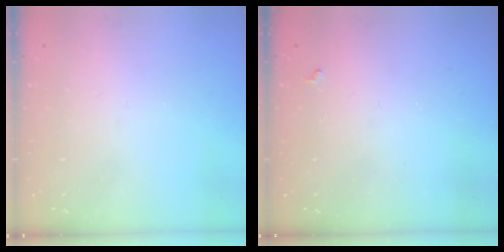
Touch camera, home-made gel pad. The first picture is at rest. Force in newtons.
{"total": 3.0, "press": 2.9, "slide": 0.5}